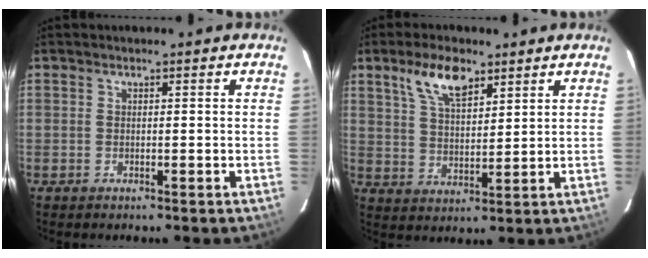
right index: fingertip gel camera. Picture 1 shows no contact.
{"total": 8.6, "force": [5.4, 3.6, 5.7], "torque": [-0.104, 0.010, 0.103]}